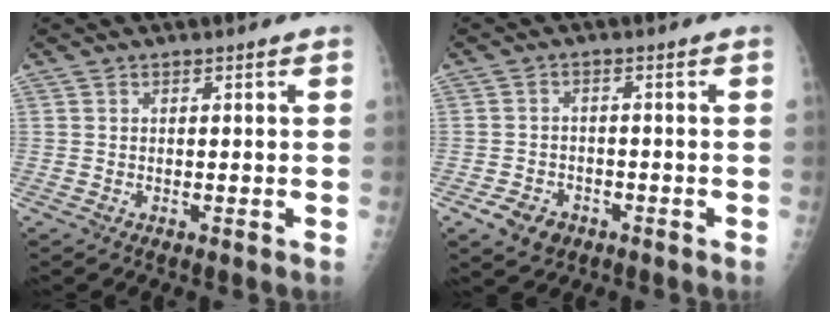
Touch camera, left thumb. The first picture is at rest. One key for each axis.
{"total": 5.0, "fx": -2.6, "fy": 3.8, "fz": 1.9, "tx": -0.026, "ty": 0.012, "tz": -0.036}